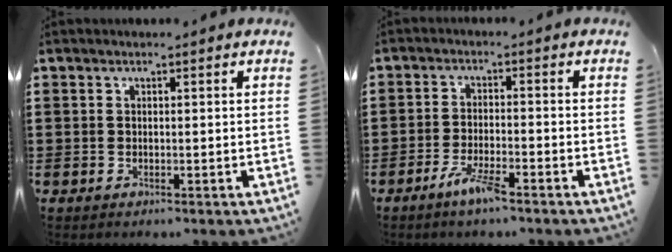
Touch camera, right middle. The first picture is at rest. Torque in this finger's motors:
{"motor_torque": [0.87, -0.78, 0.39, 0.10]}